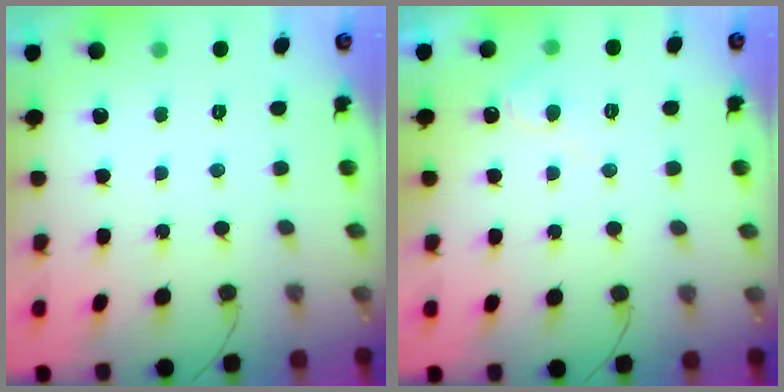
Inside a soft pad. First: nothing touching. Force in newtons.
{"total": 5.1, "press": 5.0, "slide": 0.5}